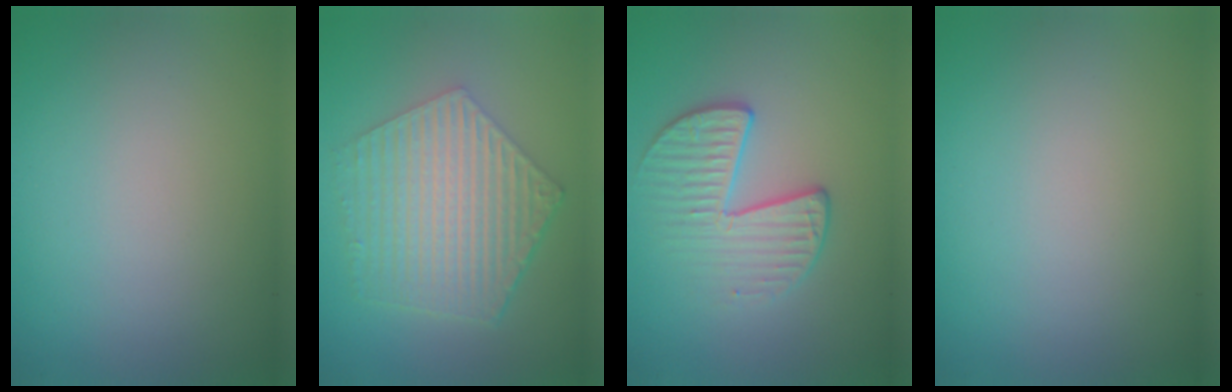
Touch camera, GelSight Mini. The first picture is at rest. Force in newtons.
{"total": 6.4, "press": 4.6, "slide": 4.5}
{"total": 3.3, "press": 2.9, "slide": 1.6}
{"total": 0.0}